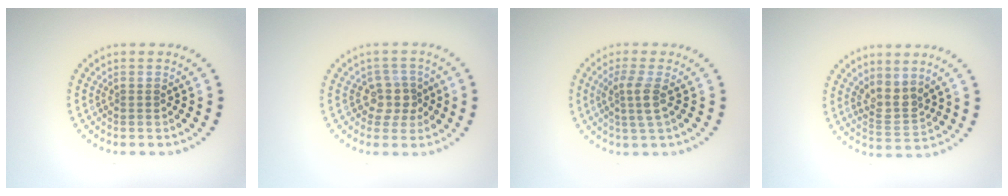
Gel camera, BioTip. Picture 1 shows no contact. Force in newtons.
{"total": 2.3, "press": 1.9, "slide": 1.3}
{"total": 2.2, "press": 1.8, "slide": 1.3}
{"total": 2.5, "press": 2.0, "slide": 1.6}